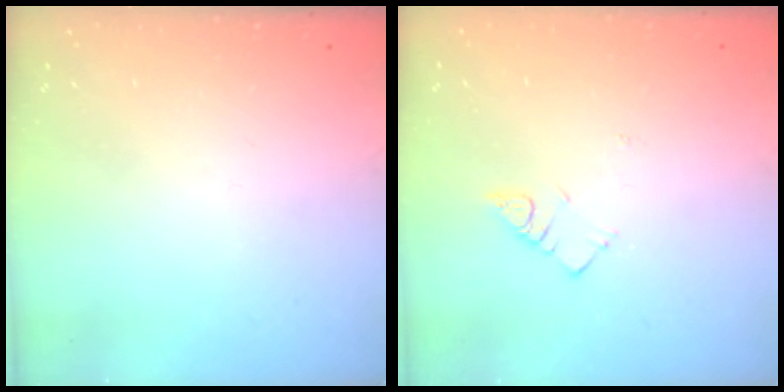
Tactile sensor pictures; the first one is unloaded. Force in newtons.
{"total": 3.5, "press": 3.4, "slide": 0.6}